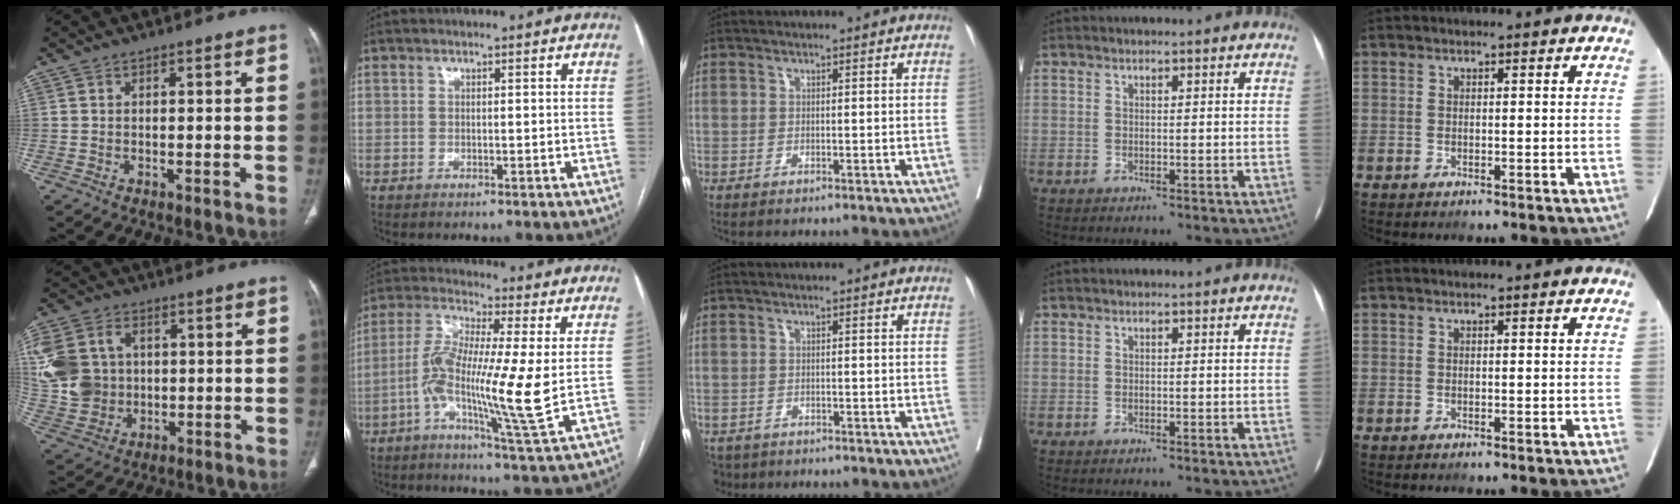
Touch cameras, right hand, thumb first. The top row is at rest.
{"thumb": {"total": 15.4, "force": [2.2, 12.8, 8.2], "torque": [-0.173, 0.012, 0.056]}, "index": {"total": 12.8, "force": [-1.3, 0.4, 12.7], "torque": [-0.247, -0.006, -0.035]}, "middle": {"total": 3.9, "force": [-3.0, 2.4, 0.6], "torque": [-0.008, -0.002, -0.050]}}